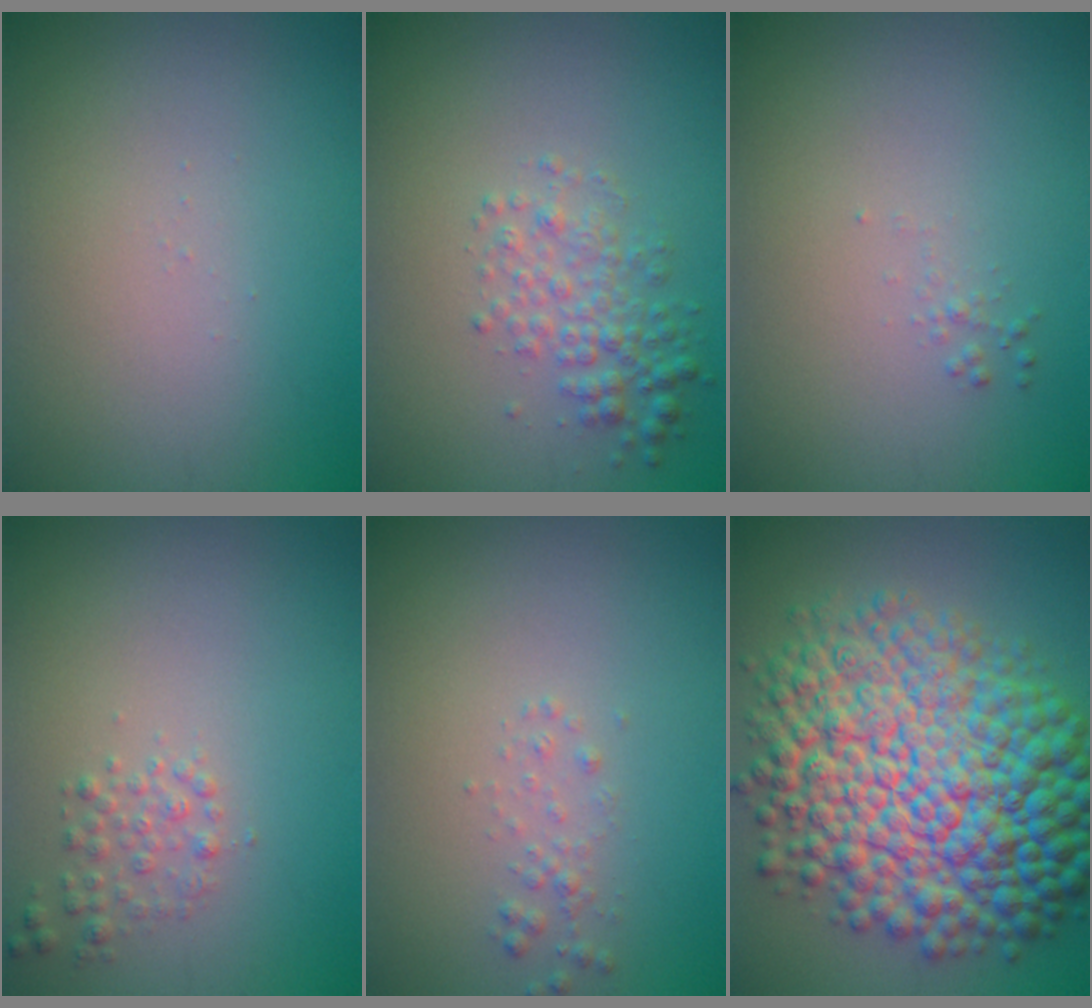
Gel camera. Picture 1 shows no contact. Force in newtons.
{"total": 2.9, "press": 2.9, "slide": 0.0}
{"total": 0.6, "press": 0.6, "slide": 0.0}
{"total": 1.5, "press": 1.5, "slide": 0.0}
{"total": 1.0, "press": 1.0, "slide": 0.1}
{"total": 15.9, "press": 15.9, "slide": 0.1}